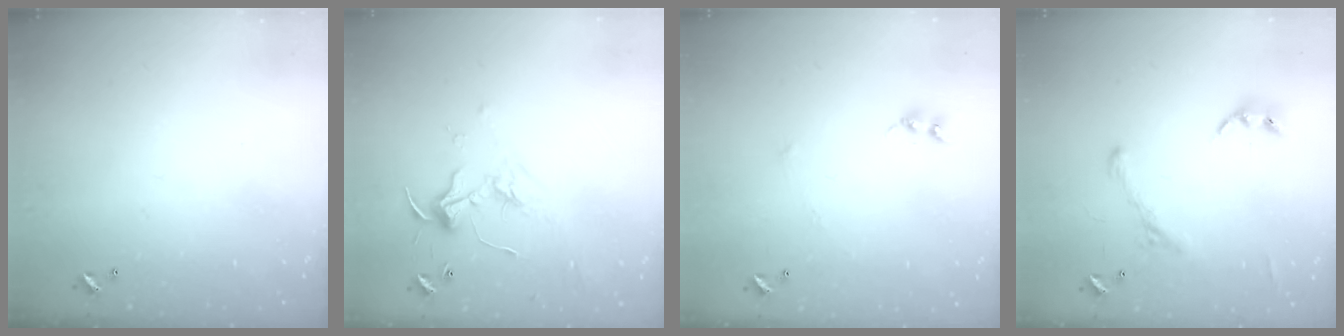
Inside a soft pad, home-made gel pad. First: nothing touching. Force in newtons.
{"total": 1.3, "press": 1.2, "slide": 0.3}
{"total": 6.5, "press": 6.5, "slide": 0.3}
{"total": 0.5, "press": 0.0, "slide": 0.5}